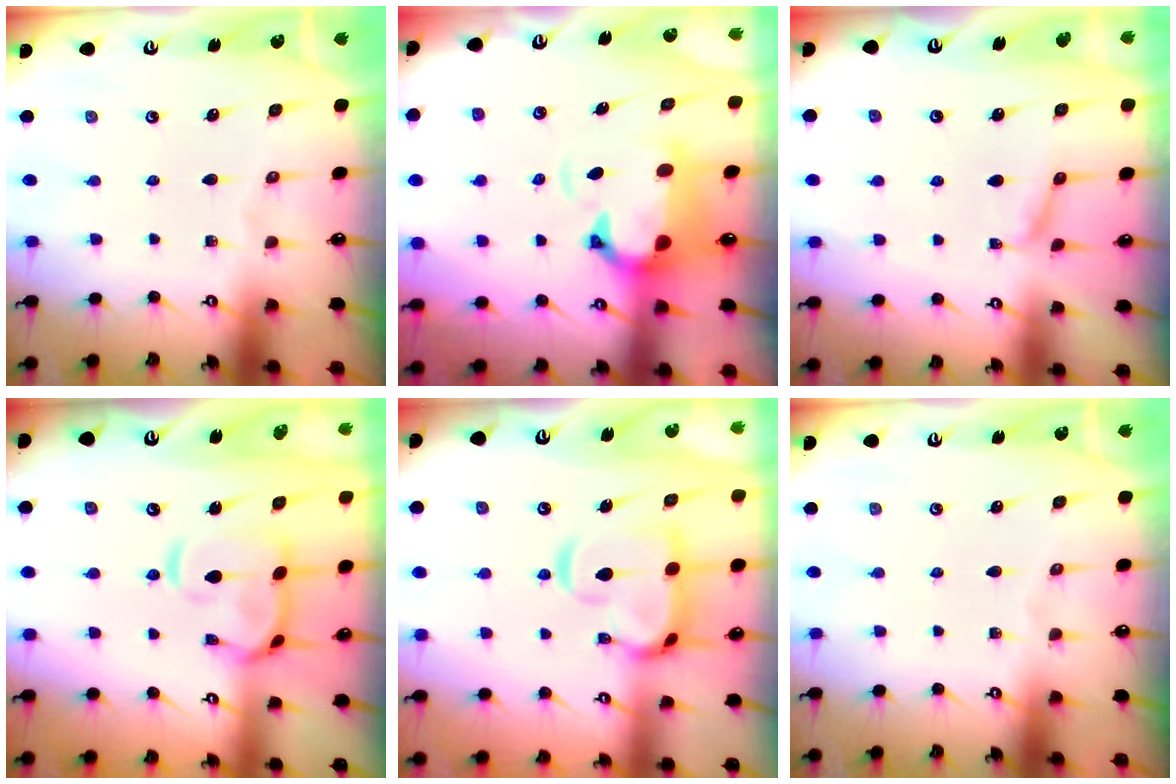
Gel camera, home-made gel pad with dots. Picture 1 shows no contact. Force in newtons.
{"total": 1.6, "press": 0.9, "slide": 1.4}
{"total": 1.2, "press": 0.8, "slide": 0.8}
{"total": 6.1, "press": 6.0, "slide": 1.1}
{"total": 7.9, "press": 7.7, "slide": 1.6}
{"total": 0.0}